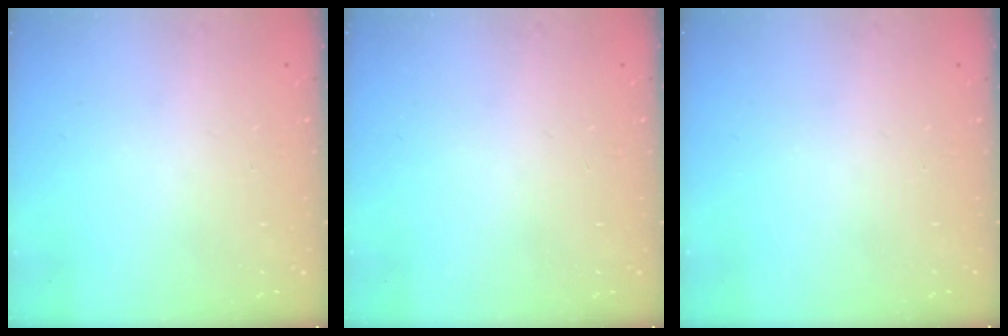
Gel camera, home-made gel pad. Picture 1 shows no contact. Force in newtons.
{"total": 0.0}
{"total": 0.0}